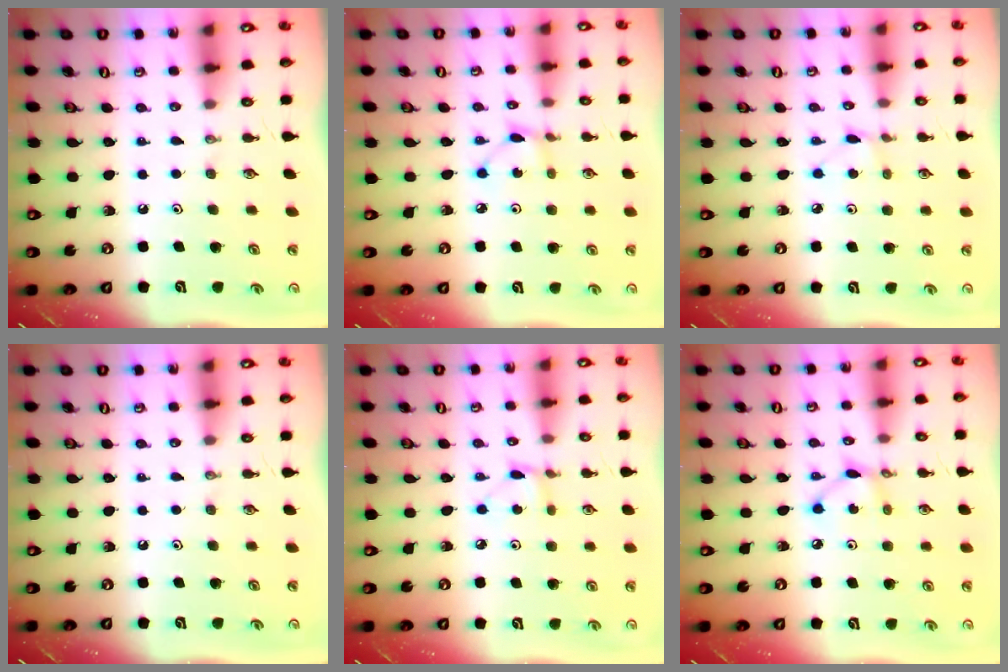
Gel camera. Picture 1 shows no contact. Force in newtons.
{"total": 1.9, "press": 1.9, "slide": 0.3}
{"total": 1.9, "press": 1.9, "slide": 0.3}
{"total": 0.0}
{"total": 3.7, "press": 3.6, "slide": 0.5}
{"total": 4.7, "press": 4.7, "slide": 0.2}